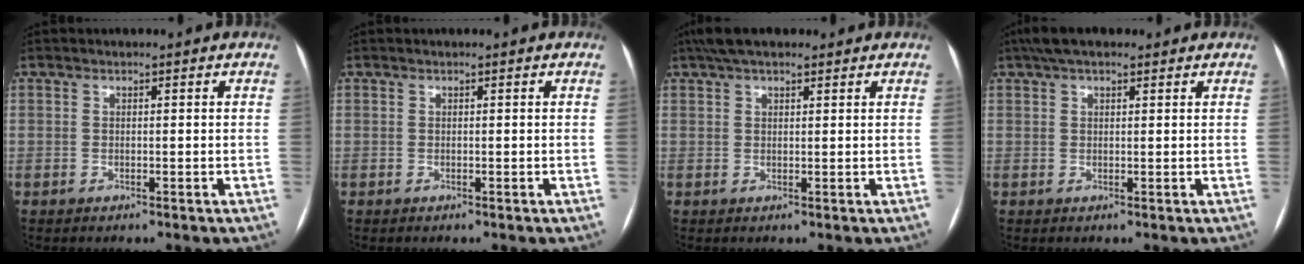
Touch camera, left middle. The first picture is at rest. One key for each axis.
{"total": 0.0}
{"total": 6.3, "fx": 4.8, "fy": 2.1, "fz": 3.5, "tx": -0.059, "ty": 0.039, "tz": 0.084}
{"total": 5.6, "fx": 4.1, "fy": 2.0, "fz": 3.3, "tx": -0.058, "ty": 0.038, "tz": 0.070}